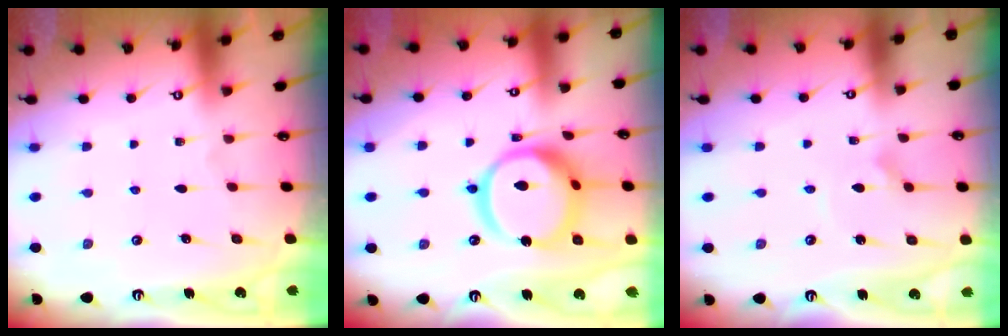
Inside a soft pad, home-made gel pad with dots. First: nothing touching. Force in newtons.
{"total": 18.5, "press": 18.4, "slide": 1.9}
{"total": 2.3, "press": 2.3, "slide": 0.2}